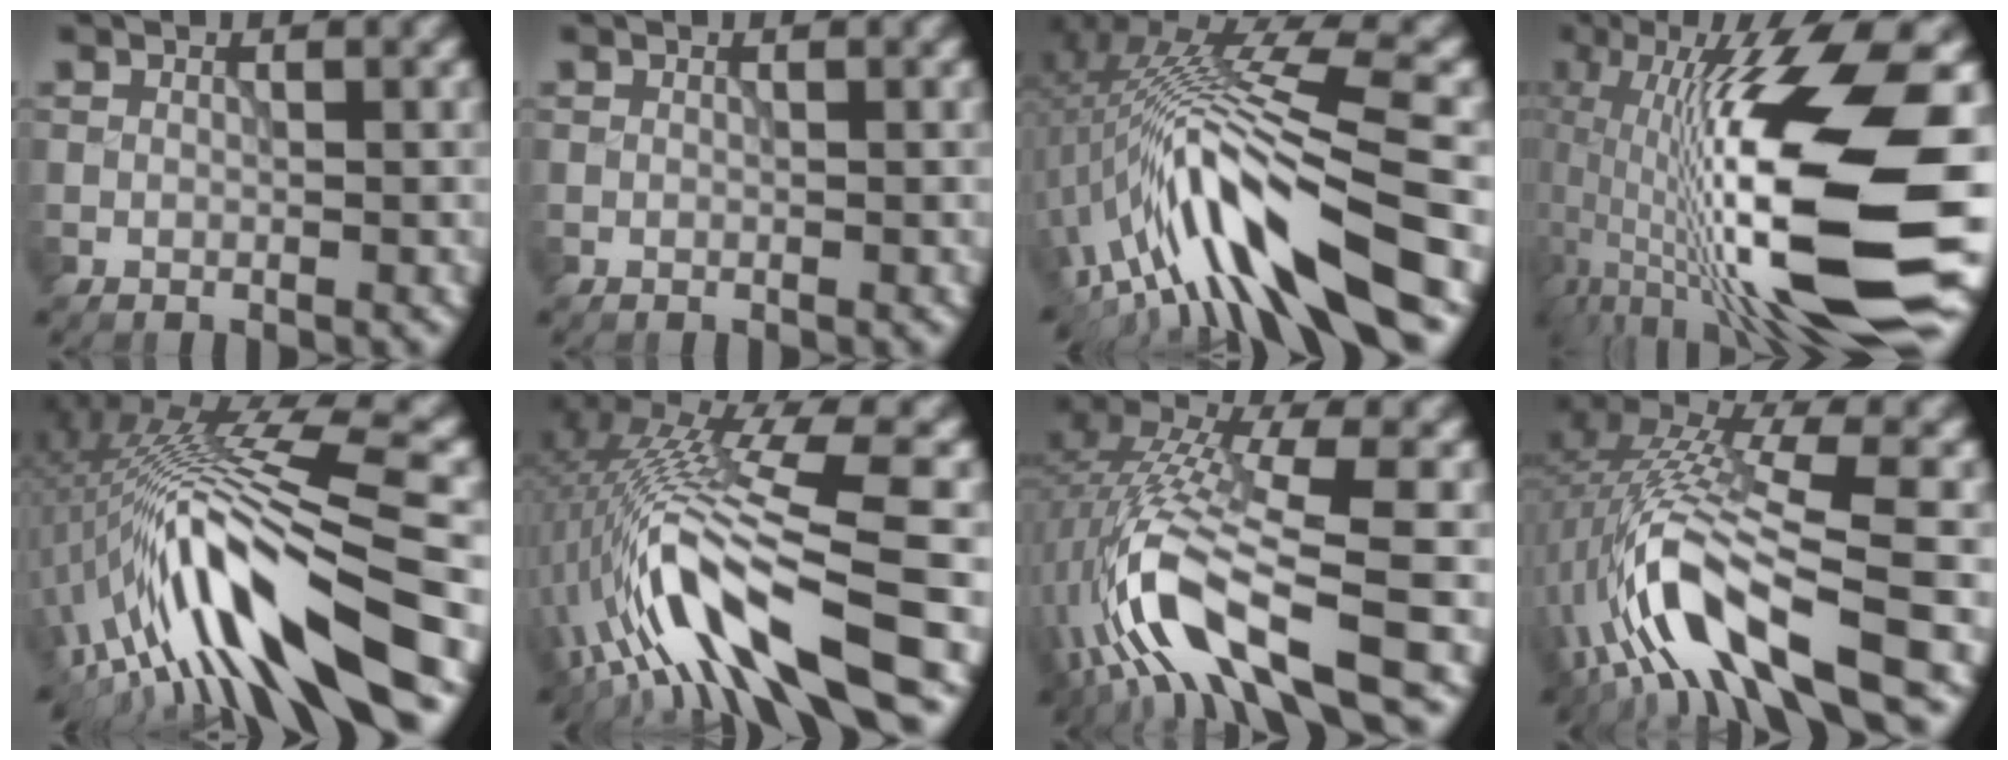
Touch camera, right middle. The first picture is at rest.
{"total": 0.0}
{"total": 12.5, "force": [-3.7, 2.5, 11.6], "torque": [-0.201, 0.018, -0.056]}
{"total": 16.6, "force": [-0.6, 4.1, 16.1], "torque": [-0.291, 0.009, -0.006]}
{"total": 13.9, "force": [-3.9, 2.6, 13.1], "torque": [-0.217, 0.021, -0.054]}
{"total": 12.9, "force": [-4.0, 3.4, 11.8], "torque": [-0.216, 0.007, -0.063]}
{"total": 11.1, "force": [-3.7, 3.1, 10.0], "torque": [-0.201, 0.010, -0.070]}
{"total": 11.1, "force": [-3.8, 3.0, 9.9], "torque": [-0.197, 0.014, -0.070]}